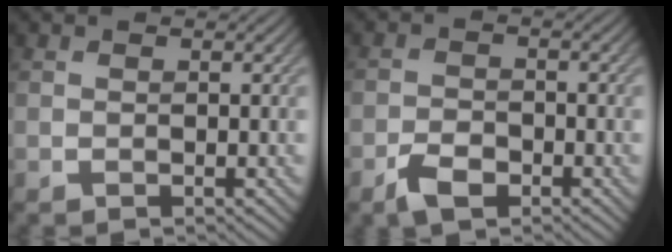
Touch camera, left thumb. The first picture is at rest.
{"total": 3.7, "force": [-2.4, 1.9, 2.1], "torque": [-0.041, -0.002, -0.050]}